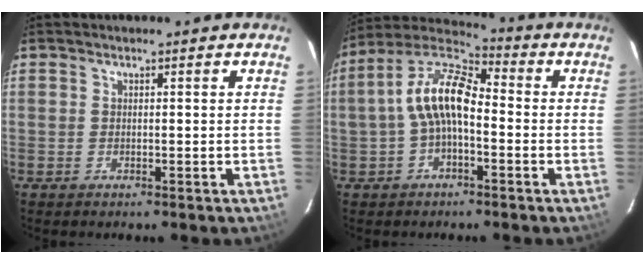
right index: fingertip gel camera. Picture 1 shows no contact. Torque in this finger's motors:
{"motor_torque": [1.50, 0.37, 0.50, 0.21]}